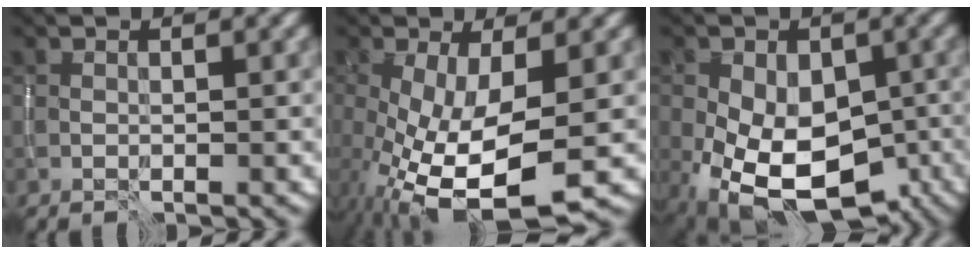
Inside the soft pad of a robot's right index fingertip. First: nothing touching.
{"total": 10.6, "force": [-2.9, 4.3, 9.3], "torque": [-0.189, -0.039, -0.037]}
{"total": 12.5, "force": [-4.2, 7.9, 8.6], "torque": [-0.141, -0.037, -0.055]}